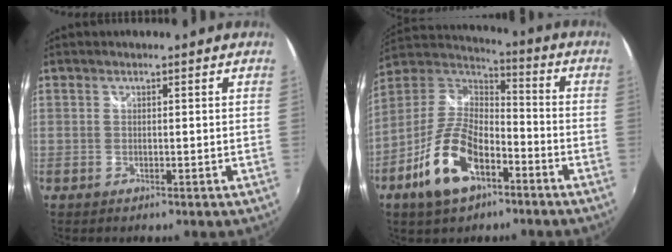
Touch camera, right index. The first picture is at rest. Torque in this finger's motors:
{"motor_torque": [1.09, -1.05, 0.83, 0.21]}